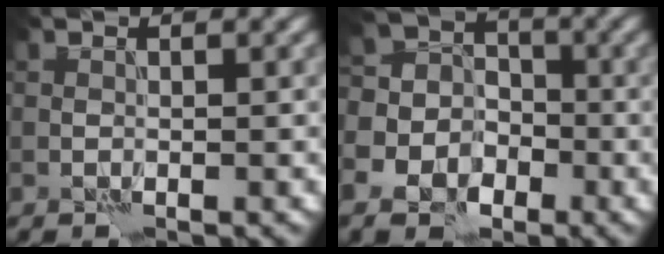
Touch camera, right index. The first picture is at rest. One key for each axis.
{"total": 10.8, "fx": -5.9, "fy": 8.6, "fz": 2.6, "tx": -0.048, "ty": -0.026, "tz": -0.112}